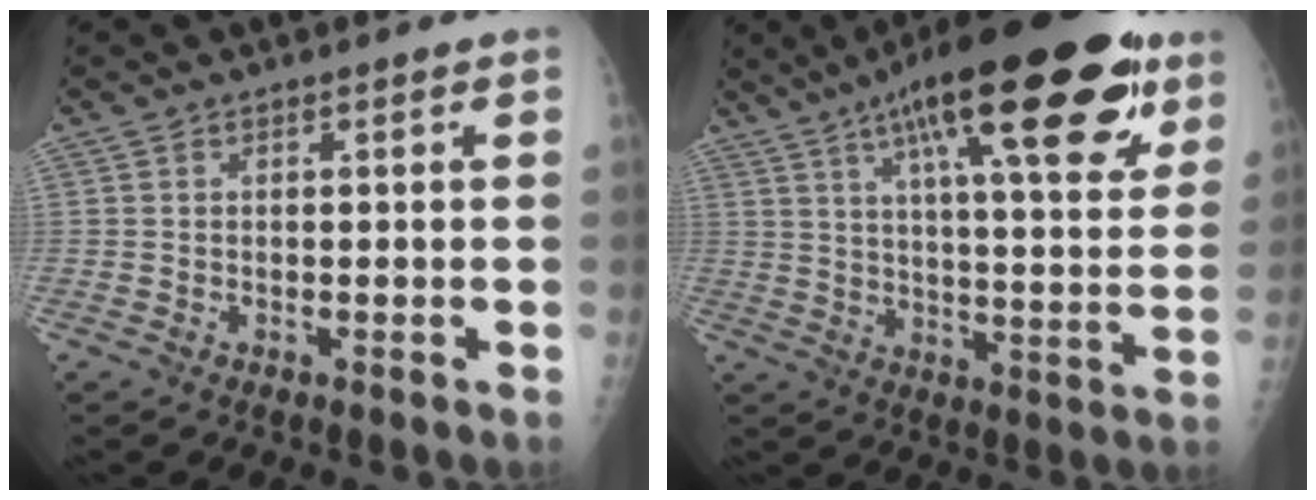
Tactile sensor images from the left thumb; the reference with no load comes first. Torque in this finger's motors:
{"motor_torque": [1.06, 0.38, 1.60, -1.17, 0.48]}